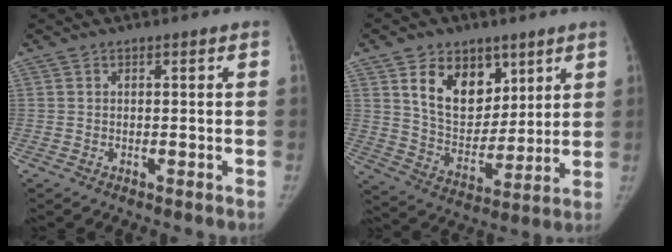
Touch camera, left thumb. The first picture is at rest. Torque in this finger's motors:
{"motor_torque": [0.01, 0.12, 1.21, -0.78, 0.30]}